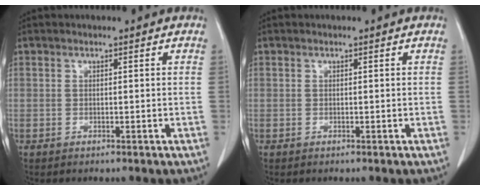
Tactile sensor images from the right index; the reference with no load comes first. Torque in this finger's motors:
{"motor_torque": [0.04, -0.01, -0.02, 0.00]}